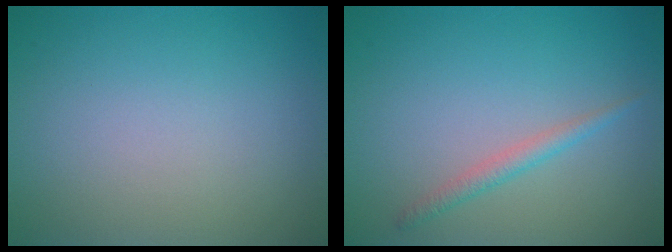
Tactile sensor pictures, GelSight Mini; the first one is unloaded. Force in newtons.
{"total": 1.5, "press": 1.5, "slide": 0.0}